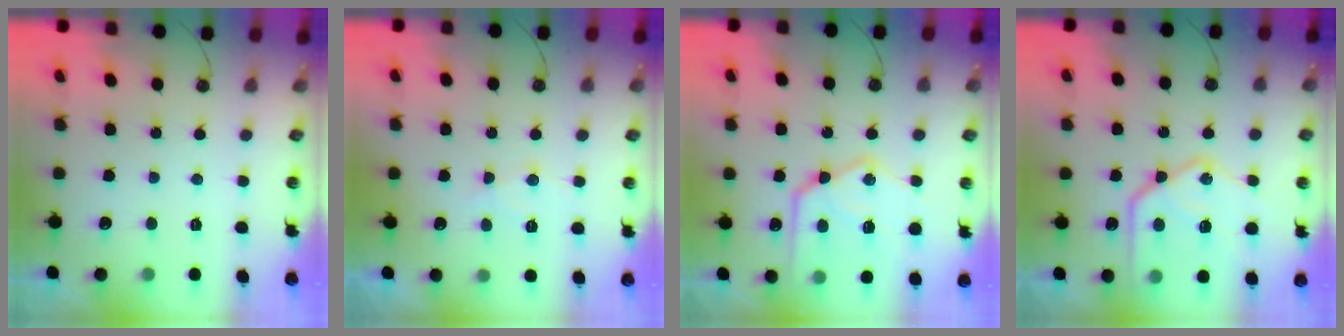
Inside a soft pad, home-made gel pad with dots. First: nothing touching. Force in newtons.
{"total": 7.9, "press": 7.9, "slide": 0.7}
{"total": 20.2, "press": 20.1, "slide": 1.9}
{"total": 20.8, "press": 20.7, "slide": 1.9}